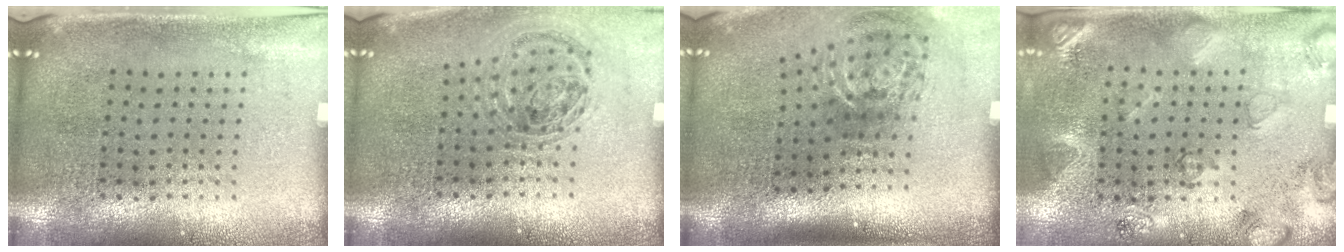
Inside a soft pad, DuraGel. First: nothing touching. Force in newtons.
{"total": 0.9, "press": 0.9, "slide": 0.3}
{"total": 1.9, "press": 1.2, "slide": 1.4}
{"total": 2.2, "press": 1.9, "slide": 1.1}